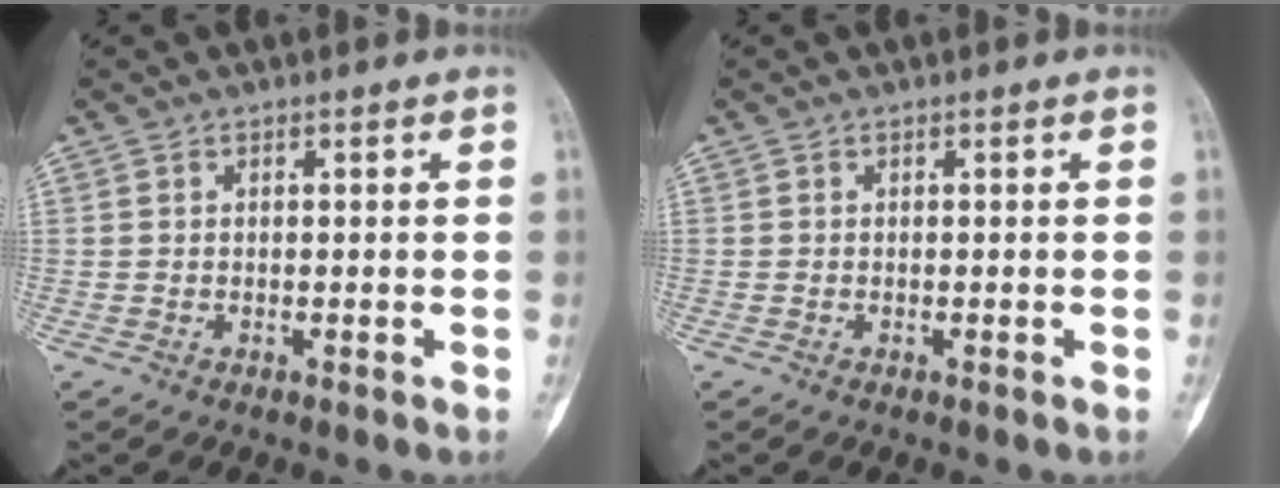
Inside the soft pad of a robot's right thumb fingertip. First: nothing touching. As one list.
[{"total": 0.0}]